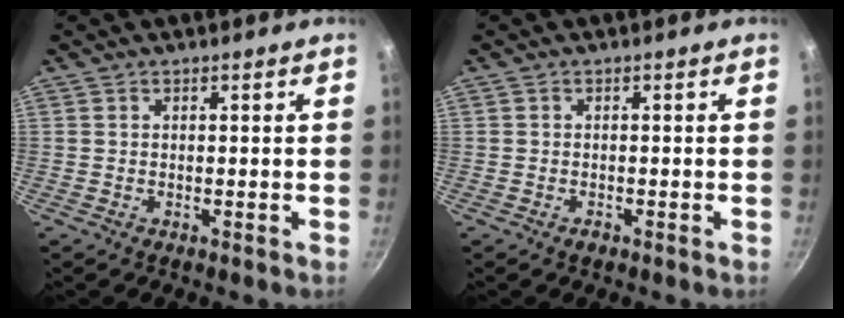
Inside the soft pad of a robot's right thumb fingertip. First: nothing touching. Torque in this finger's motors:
{"motor_torque": [-0.09, -0.05, -0.27, 0.15, 0.02]}